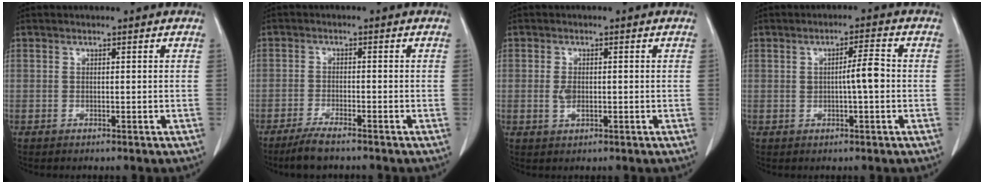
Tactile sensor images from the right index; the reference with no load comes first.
{"total": 4.1, "force": [-3.4, 0.4, 2.3], "torque": [-0.049, -0.009, -0.063]}
{"total": 2.2, "force": [-0.2, 1.0, 2.0], "torque": [-0.039, 0.001, 0.000]}
{"total": 3.9, "force": [-0.1, 0.3, 3.9], "torque": [-0.061, 0.006, 0.000]}